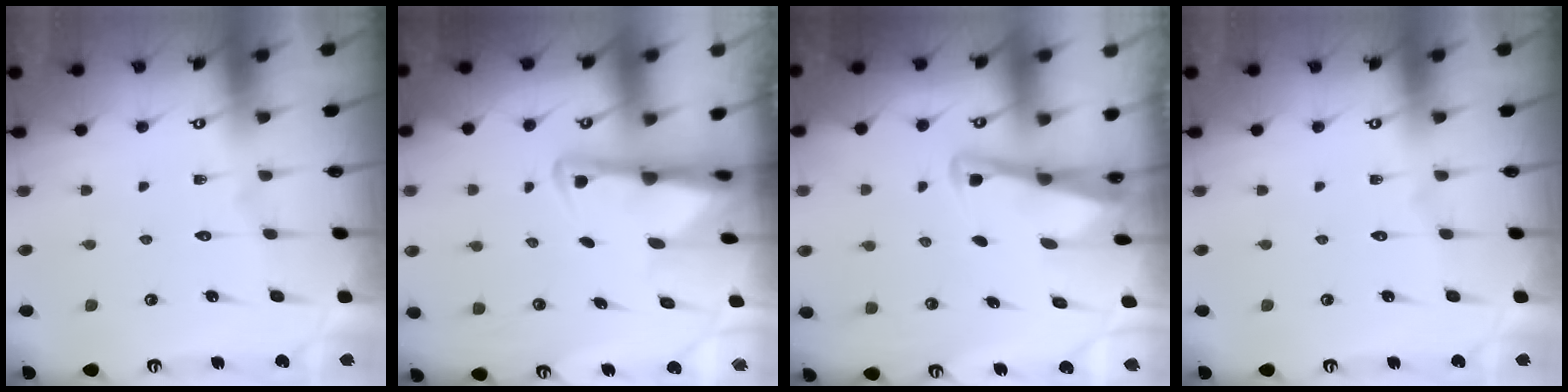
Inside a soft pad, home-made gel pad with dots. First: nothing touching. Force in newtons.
{"total": 3.2, "press": 3.1, "slide": 0.6}
{"total": 2.8, "press": 2.8, "slide": 0.4}
{"total": 0.0}